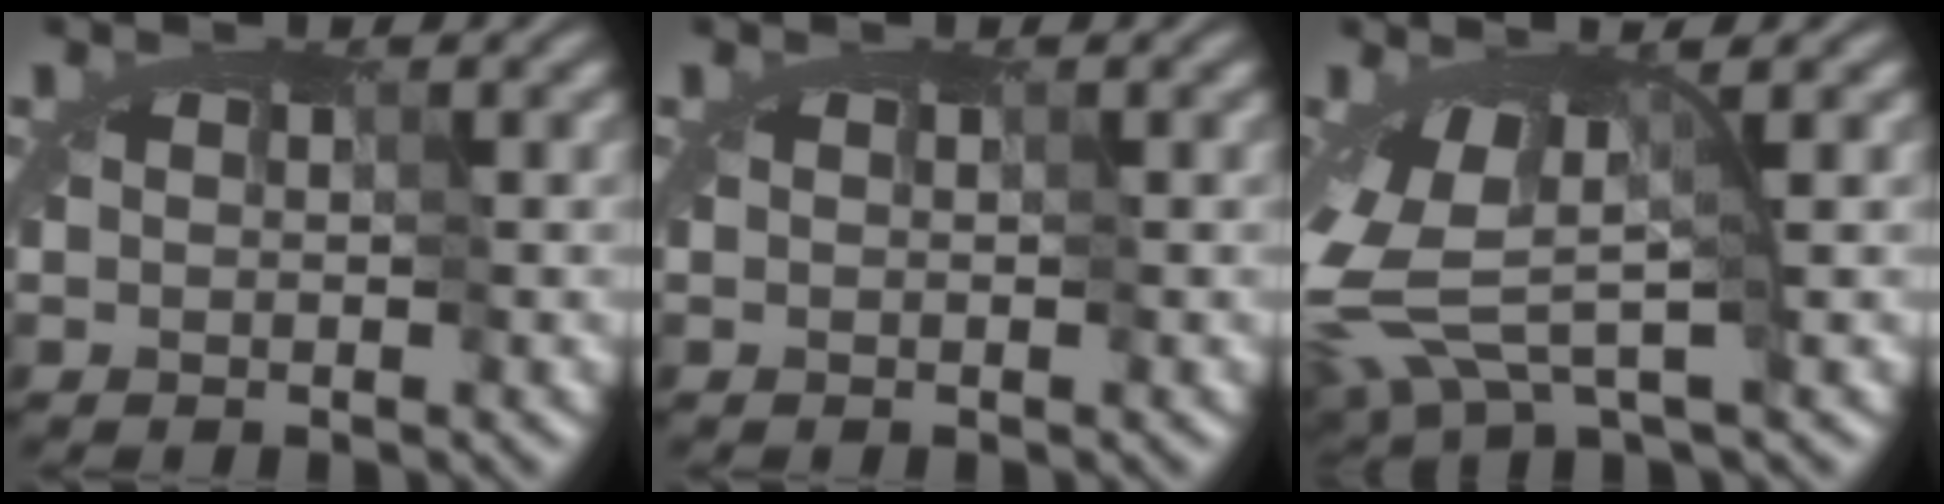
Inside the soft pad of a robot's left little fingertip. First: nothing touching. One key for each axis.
{"total": 0.0}
{"total": 5.4, "fx": -1.9, "fy": 2.1, "fz": 4.6, "tx": -0.102, "ty": -0.014, "tz": -0.040}